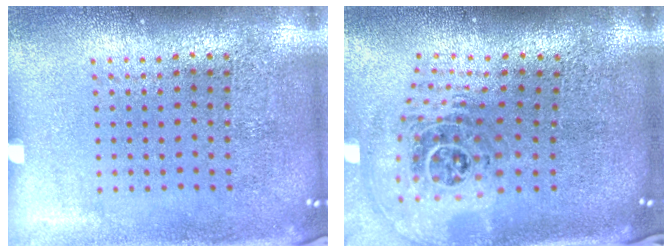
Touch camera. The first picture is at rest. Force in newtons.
{"total": 2.1, "press": 1.6, "slide": 1.4}